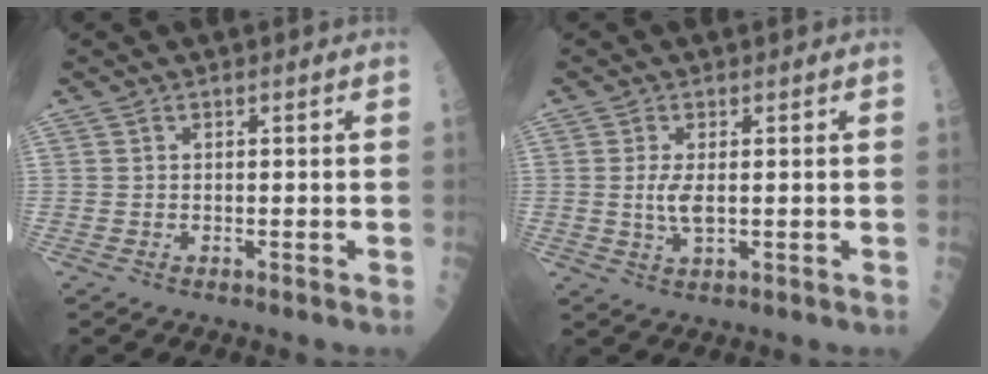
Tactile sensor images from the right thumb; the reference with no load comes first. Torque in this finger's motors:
{"motor_torque": [-0.20, 0.24, -0.14, -0.15, -0.01]}